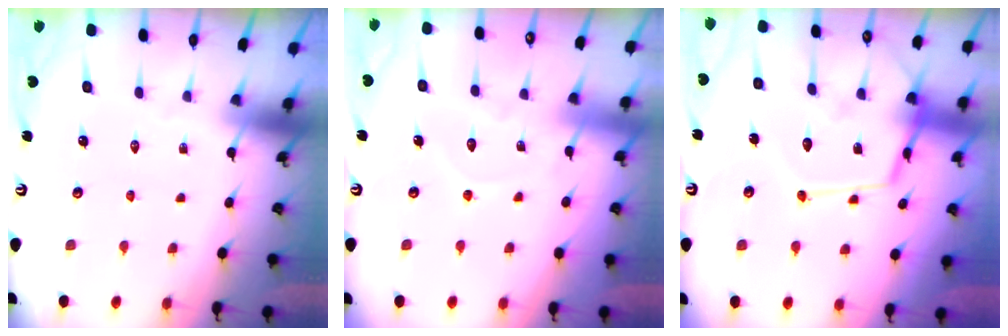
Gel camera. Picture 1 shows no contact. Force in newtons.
{"total": 7.0, "press": 6.9, "slide": 0.7}
{"total": 15.7, "press": 15.7, "slide": 1.3}